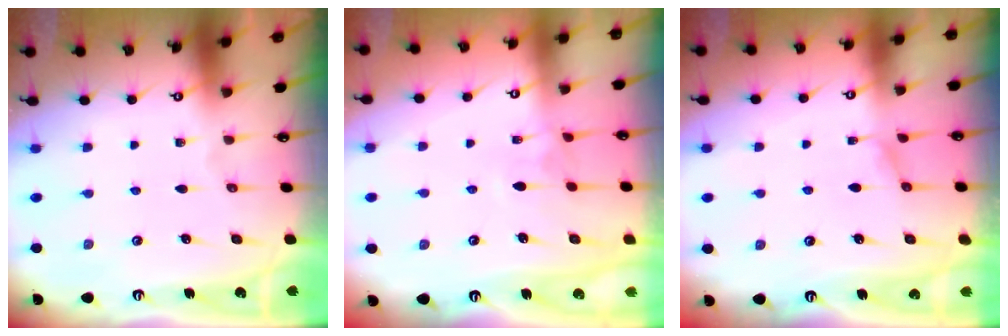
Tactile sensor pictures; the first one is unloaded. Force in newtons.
{"total": 2.0, "press": 1.9, "slide": 0.5}
{"total": 1.0, "press": 0.8, "slide": 0.7}